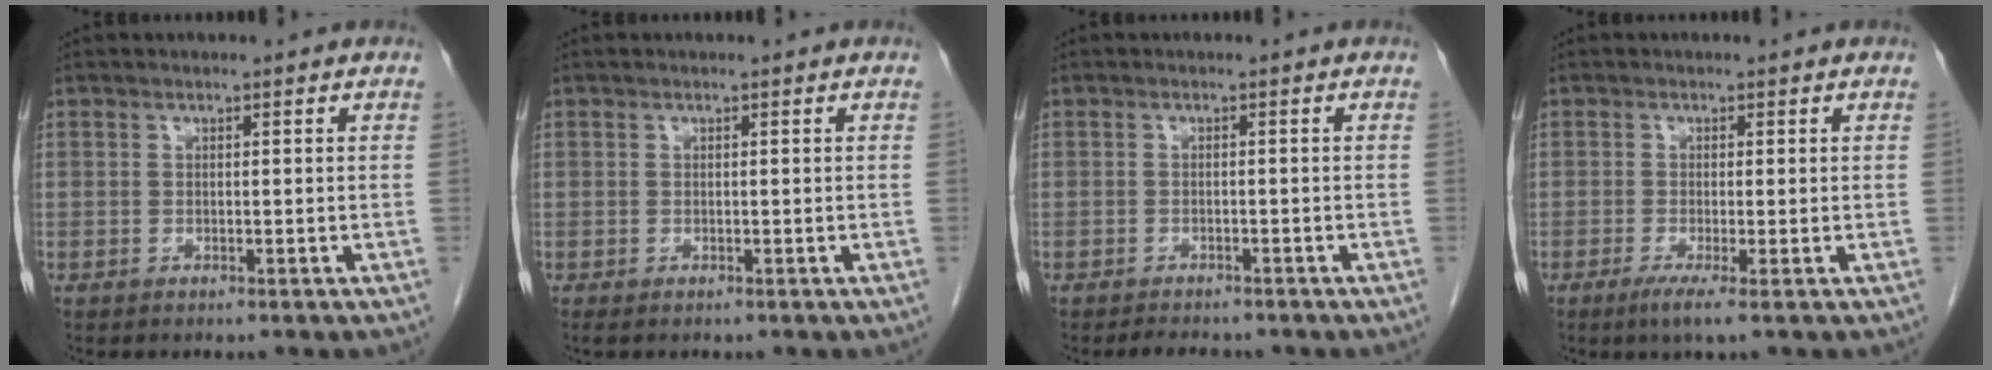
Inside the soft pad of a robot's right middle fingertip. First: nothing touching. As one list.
[{"total": 0.6, "force": [-0.5, 0.2, 0.3], "torque": [-0.003, -0.001, -0.008]}, {"total": 3.1, "force": [-2.7, 1.5, 0.5], "torque": [-0.012, 0.001, -0.034]}, {"total": 2.7, "force": [-1.4, -0.3, 2.3], "torque": [-0.041, -0.009, -0.028]}]